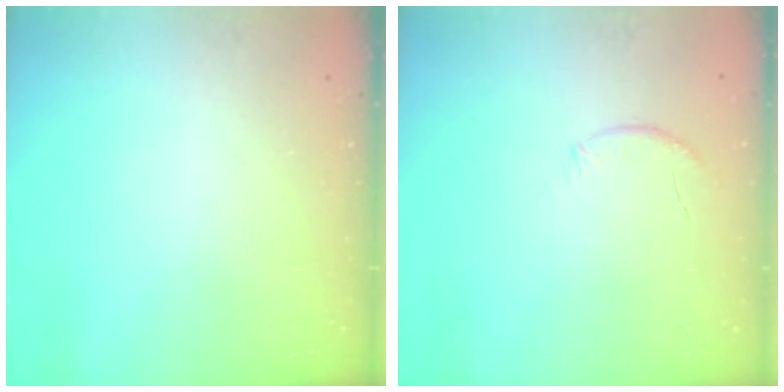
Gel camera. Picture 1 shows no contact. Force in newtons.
{"total": 6.9, "press": 6.7, "slide": 1.8}